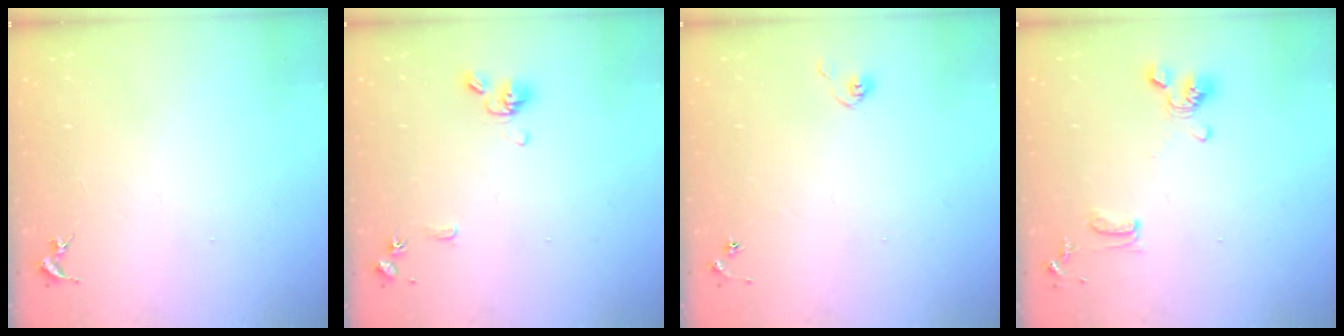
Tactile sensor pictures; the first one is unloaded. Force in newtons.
{"total": 9.4, "press": 9.2, "slide": 1.9}
{"total": 5.0, "press": 5.0, "slide": 0.5}
{"total": 11.6, "press": 11.4, "slide": 2.1}